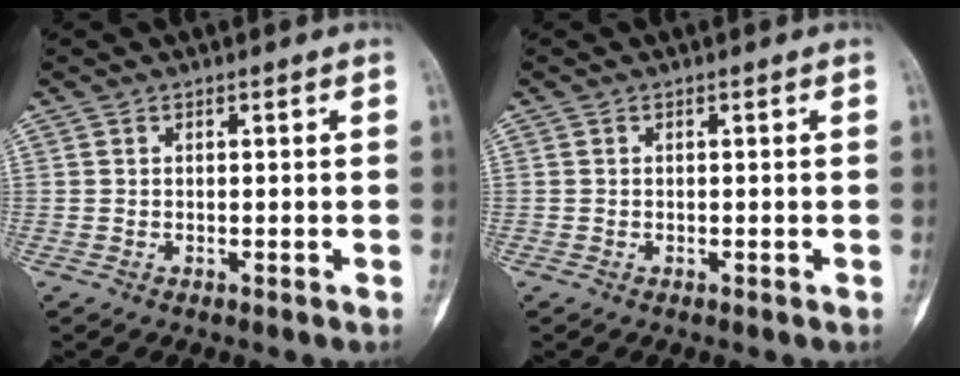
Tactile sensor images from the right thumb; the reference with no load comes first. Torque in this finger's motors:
{"motor_torque": [0.08, -0.13, 0.15, 0.05, -0.01]}